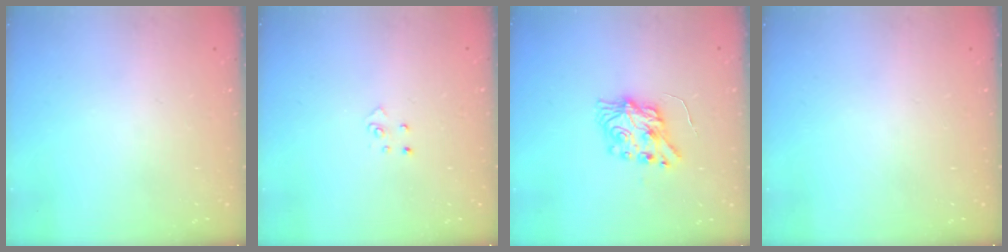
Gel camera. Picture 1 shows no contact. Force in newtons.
{"total": 2.6, "press": 2.6, "slide": 0.3}
{"total": 7.7, "press": 7.7, "slide": 0.8}
{"total": 0.0}